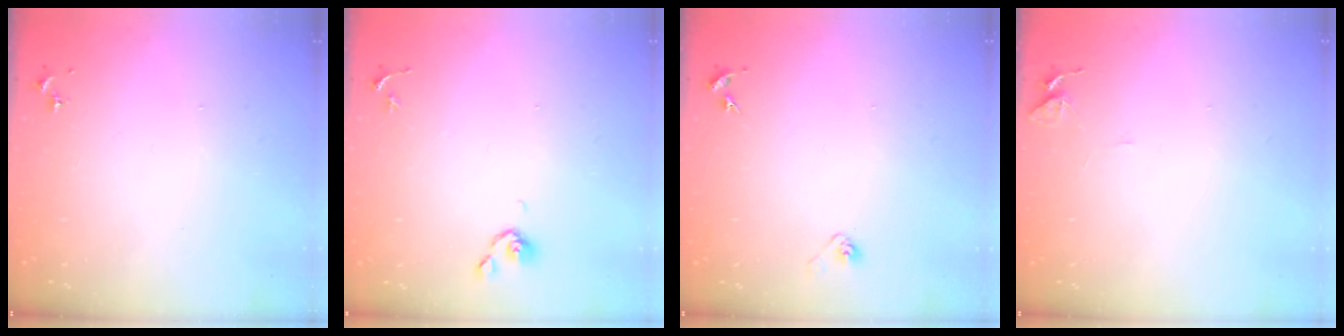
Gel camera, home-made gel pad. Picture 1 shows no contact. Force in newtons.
{"total": 5.3, "press": 5.2, "slide": 0.8}
{"total": 2.8, "press": 2.6, "slide": 1.1}
{"total": 5.2, "press": 5.1, "slide": 0.4}